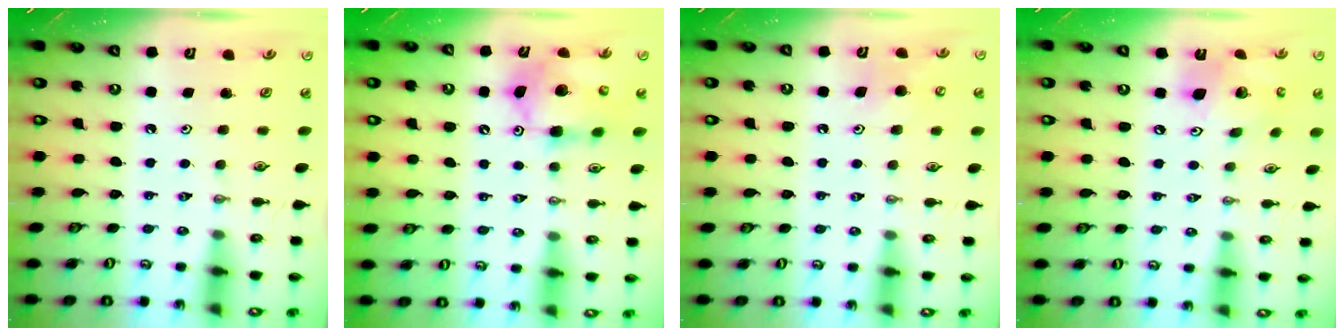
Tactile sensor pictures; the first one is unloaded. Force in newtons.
{"total": 11.1, "press": 11.0, "slide": 1.6}
{"total": 7.8, "press": 7.7, "slide": 1.5}
{"total": 14.7, "press": 14.5, "slide": 2.4}